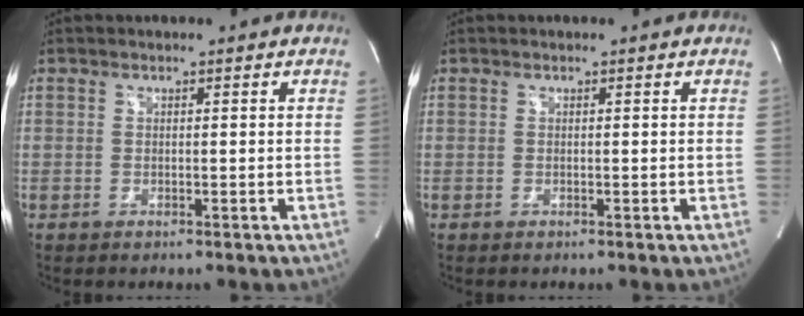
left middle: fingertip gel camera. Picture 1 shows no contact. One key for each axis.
{"total": 0.0}